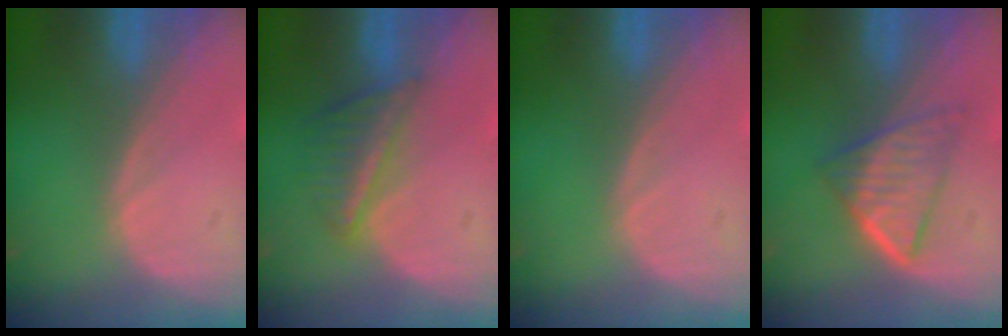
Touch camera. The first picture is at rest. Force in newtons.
{"total": 5.6, "press": 5.1, "slide": 2.3}
{"total": 0.0}
{"total": 6.3, "press": 5.4, "slide": 3.1}